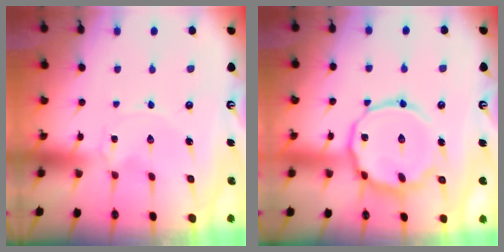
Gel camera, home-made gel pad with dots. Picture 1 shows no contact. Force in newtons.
{"total": 13.8, "press": 13.8, "slide": 1.0}